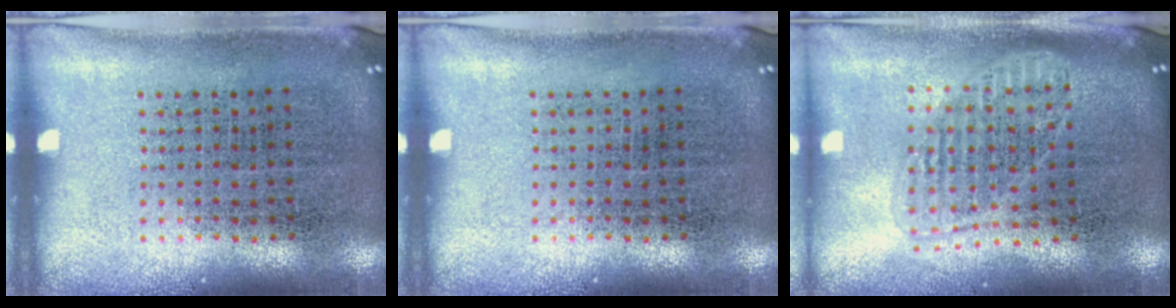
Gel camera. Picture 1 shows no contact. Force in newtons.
{"total": 0.0}
{"total": 1.6, "press": 1.4, "slide": 0.8}